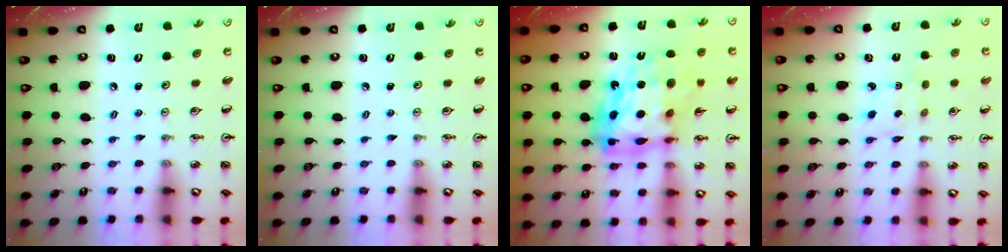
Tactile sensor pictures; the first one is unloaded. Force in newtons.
{"total": 0.0}
{"total": 21.1, "press": 21.0, "slide": 2.4}
{"total": 2.4, "press": 2.3, "slide": 0.8}